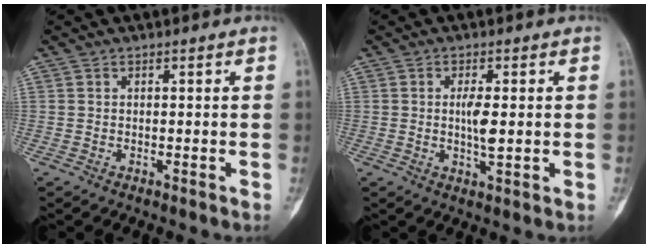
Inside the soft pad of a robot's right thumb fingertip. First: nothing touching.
{"total": 4.6, "force": [0.2, 1.4, 4.4], "torque": [-0.083, -0.008, 0.003]}